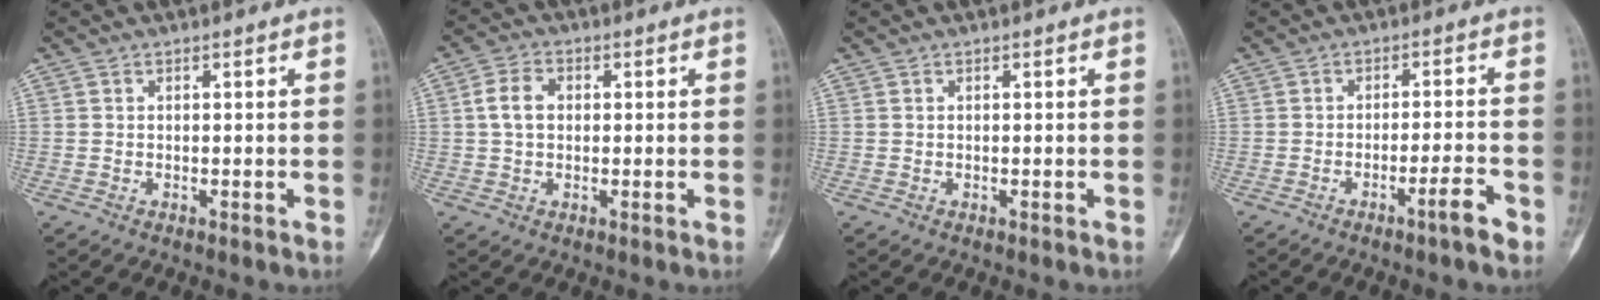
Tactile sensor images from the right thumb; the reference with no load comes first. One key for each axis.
{"total": 5.2, "fx": 0.7, "fy": 3.7, "fz": 3.6, "tx": -0.064, "ty": 0.010, "tz": 0.008}
{"total": 0.0}
{"total": 4.6, "fx": -2.8, "fy": 0.3, "fz": 3.6, "tx": -0.061, "ty": 0.018, "tz": -0.044}